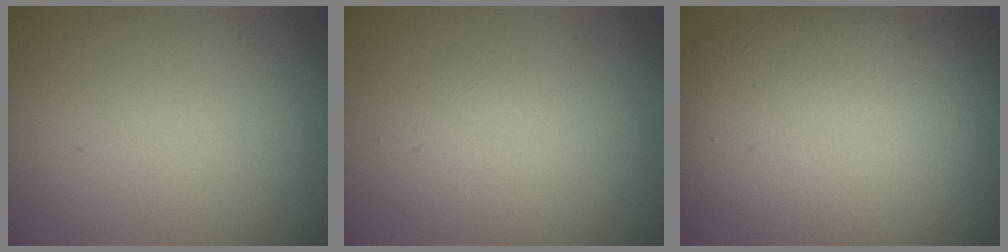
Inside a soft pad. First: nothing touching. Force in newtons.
{"total": 2.6, "press": 2.6, "slide": 0.1}
{"total": 12.8, "press": 12.8, "slide": 0.9}